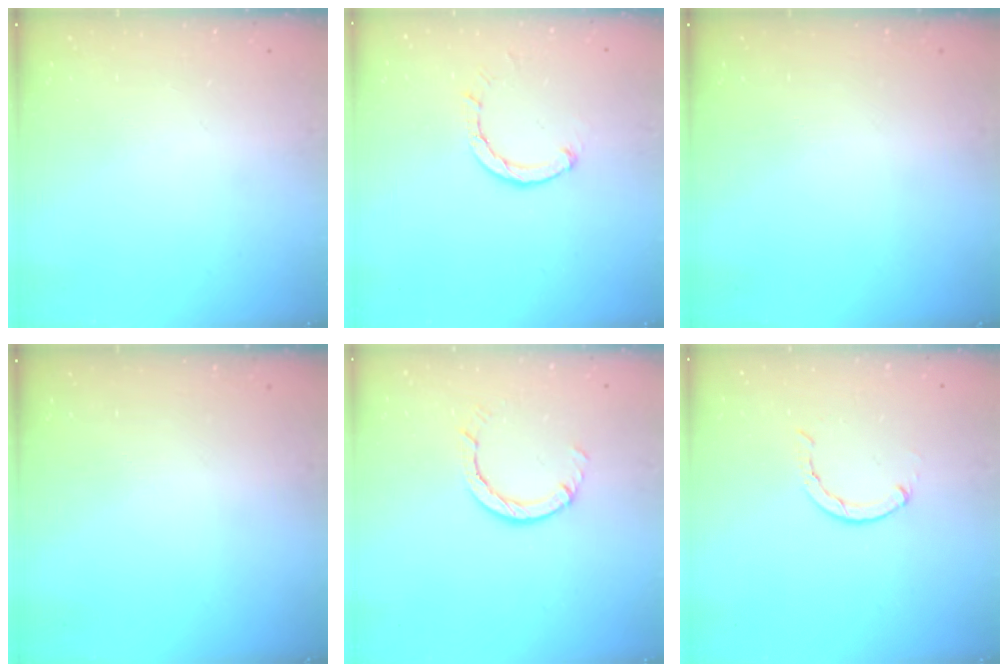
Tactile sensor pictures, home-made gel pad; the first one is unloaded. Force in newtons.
{"total": 2.6, "press": 2.6, "slide": 0.1}
{"total": 0.0}
{"total": 0.0}
{"total": 3.1, "press": 3.0, "slide": 0.5}
{"total": 1.5, "press": 1.5, "slide": 0.2}